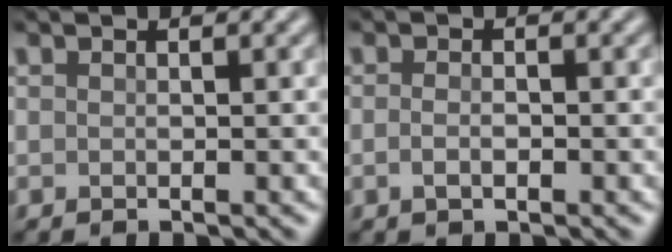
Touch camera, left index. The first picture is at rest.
{"total": 1.2, "force": [-0.4, 0.5, 1.0], "torque": [-0.022, -0.001, -0.011]}